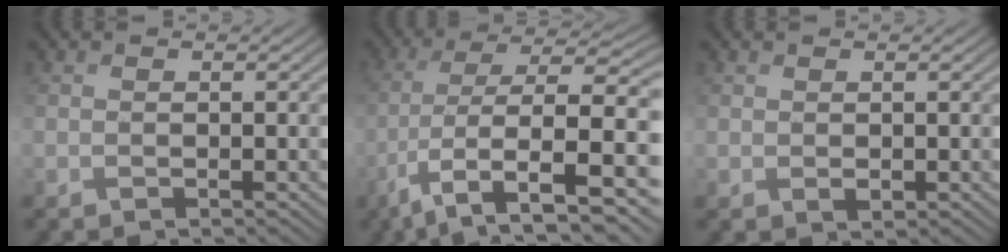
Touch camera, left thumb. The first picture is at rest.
{"total": 11.9, "force": [-2.0, 5.2, 10.6], "torque": [-0.216, -0.015, -0.028]}
{"total": 0.9, "force": [0.1, 0.8, 0.2], "torque": [-0.005, -0.006, 0.004]}